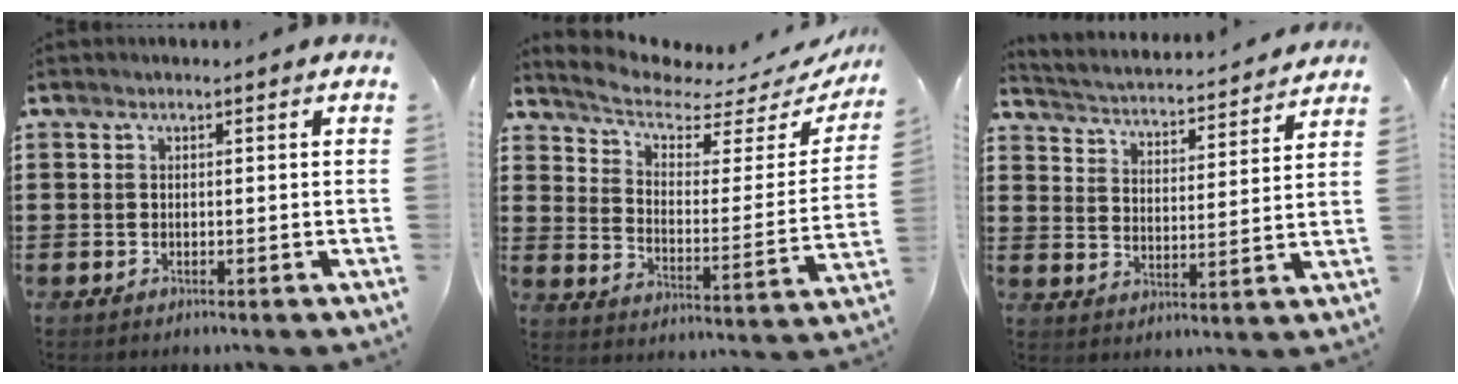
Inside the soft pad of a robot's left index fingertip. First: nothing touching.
{"total": 5.7, "force": [5.1, 1.3, 2.3], "torque": [-0.064, -0.043, 0.083]}
{"total": 2.7, "force": [2.7, -0.2, 0.0], "torque": [-0.022, -0.033, 0.035]}